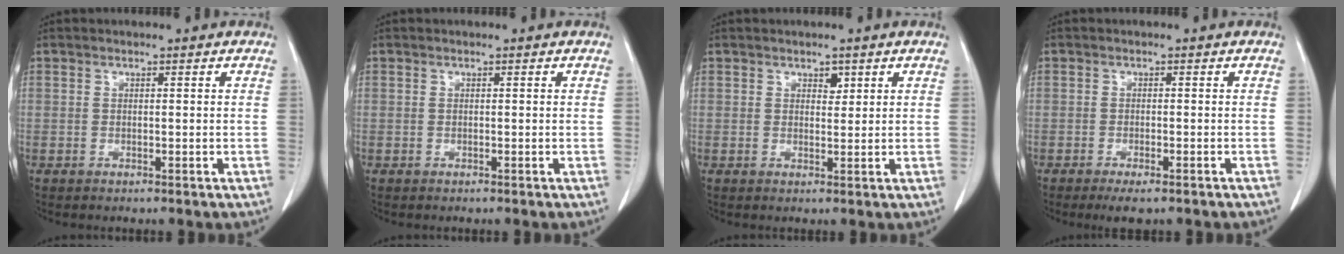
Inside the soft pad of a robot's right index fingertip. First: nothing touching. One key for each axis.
{"total": 0.0}
{"total": 1.6, "fx": 0.9, "fy": 0.9, "fz": 0.9, "tx": -0.009, "ty": -0.003, "tz": 0.014}
{"total": 4.0, "fx": -2.9, "fy": 1.0, "fz": 2.5, "tx": -0.030, "ty": -0.005, "tz": -0.037}